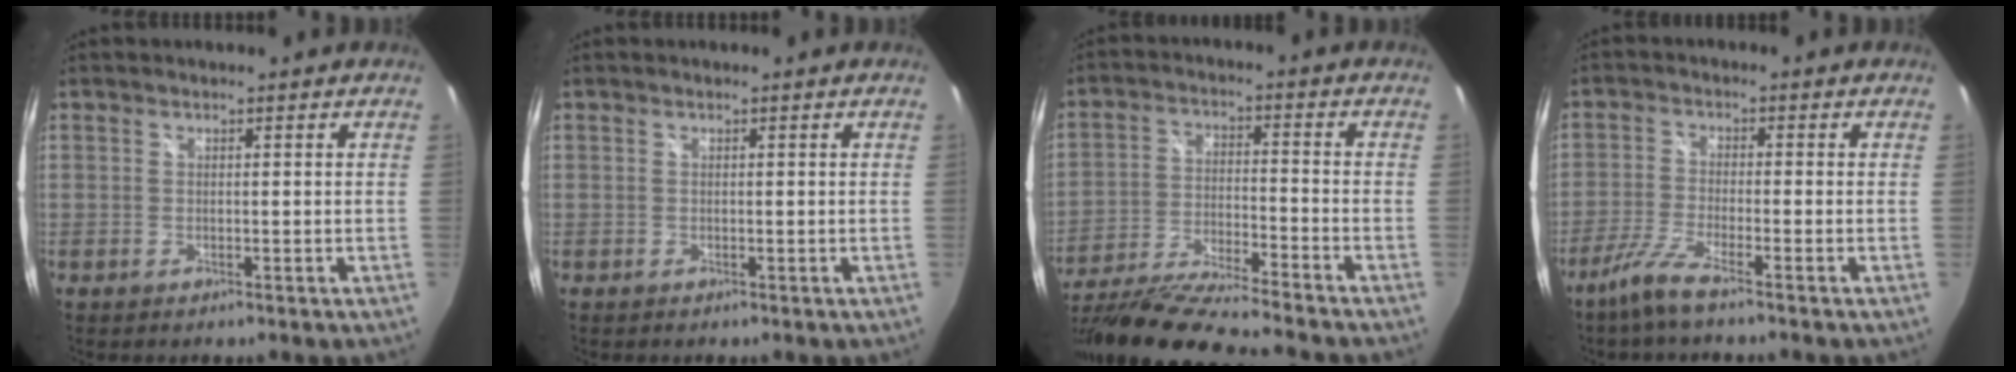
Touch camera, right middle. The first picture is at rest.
{"total": 0.0}
{"total": 19.9, "force": [-17.3, 0.1, 9.8], "torque": [-0.193, -0.054, -0.303]}
{"total": 5.6, "force": [-4.3, -0.2, 3.5], "torque": [-0.088, -0.011, -0.087]}